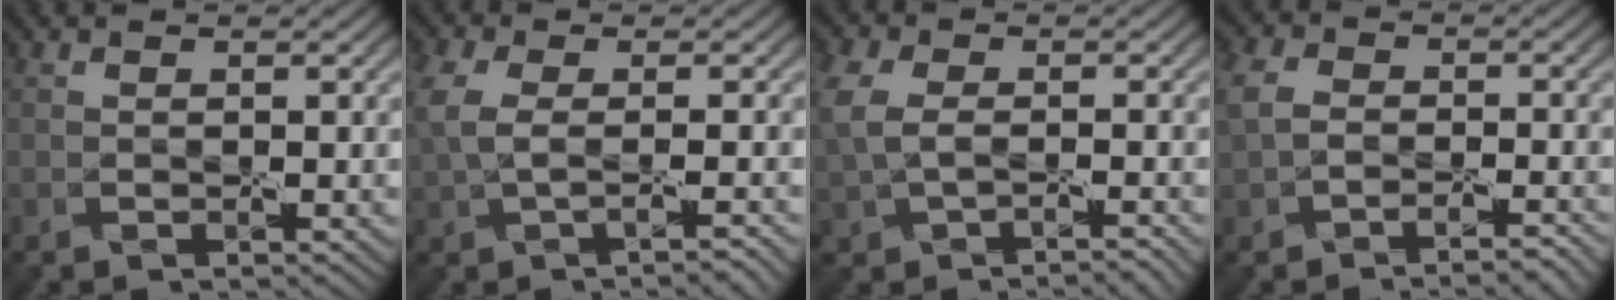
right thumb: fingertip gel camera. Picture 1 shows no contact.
{"total": 3.9, "force": [-0.2, 1.7, 3.6], "torque": [-0.087, -0.001, 0.001]}
{"total": 5.9, "force": [-0.7, 3.9, 4.4], "torque": [-0.118, -0.003, 0.001]}
{"total": 3.7, "force": [-1.7, 2.3, 2.3], "torque": [-0.046, 0.004, -0.041]}